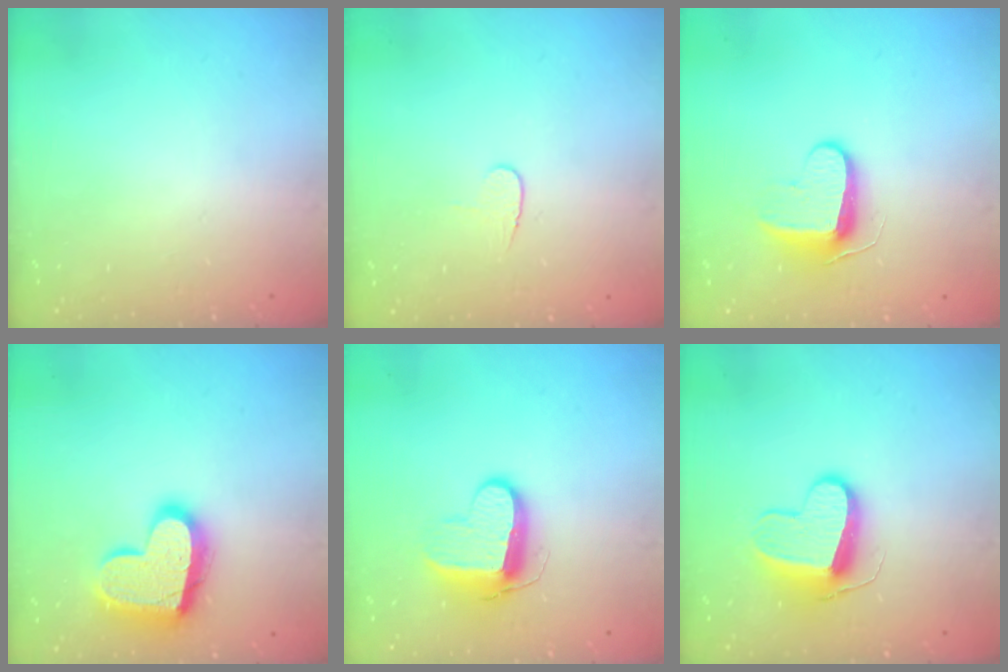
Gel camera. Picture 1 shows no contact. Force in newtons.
{"total": 3.8, "press": 3.8, "slide": 0.4}
{"total": 9.1, "press": 9.1, "slide": 0.8}
{"total": 18.3, "press": 18.3, "slide": 1.2}
{"total": 10.4, "press": 10.4, "slide": 0.5}
{"total": 10.6, "press": 10.6, "slide": 0.4}